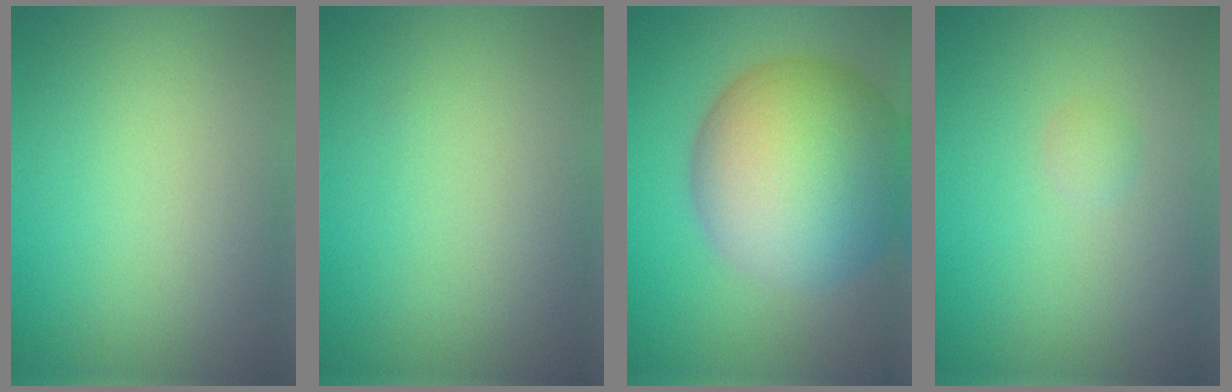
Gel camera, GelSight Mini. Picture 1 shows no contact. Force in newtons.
{"total": 0.0}
{"total": 14.2, "press": 14.2, "slide": 0.5}
{"total": 0.7, "press": 0.7, "slide": 0.1}